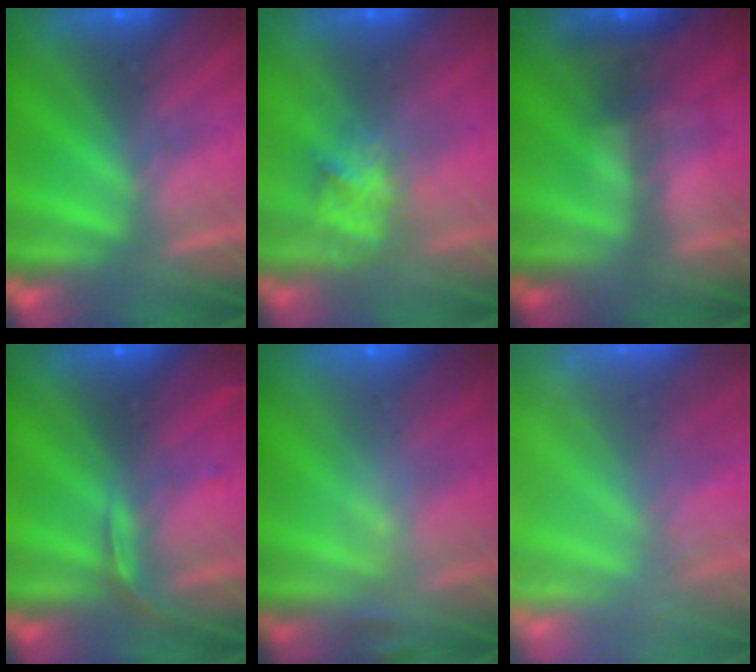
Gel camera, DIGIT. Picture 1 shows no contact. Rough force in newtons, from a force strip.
{"total": 2.8}
{"total": 3.8}
{"total": 2.7}
{"total": 2.4}
{"total": 7.0}